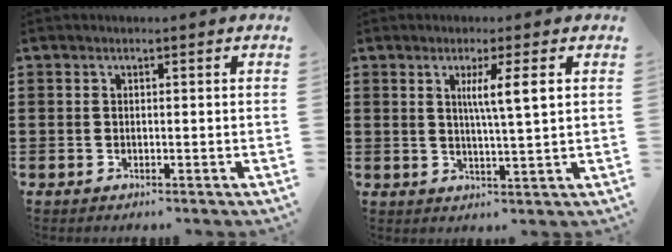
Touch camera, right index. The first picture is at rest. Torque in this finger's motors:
{"motor_torque": [1.33, 0.32, 0.23, 0.13]}